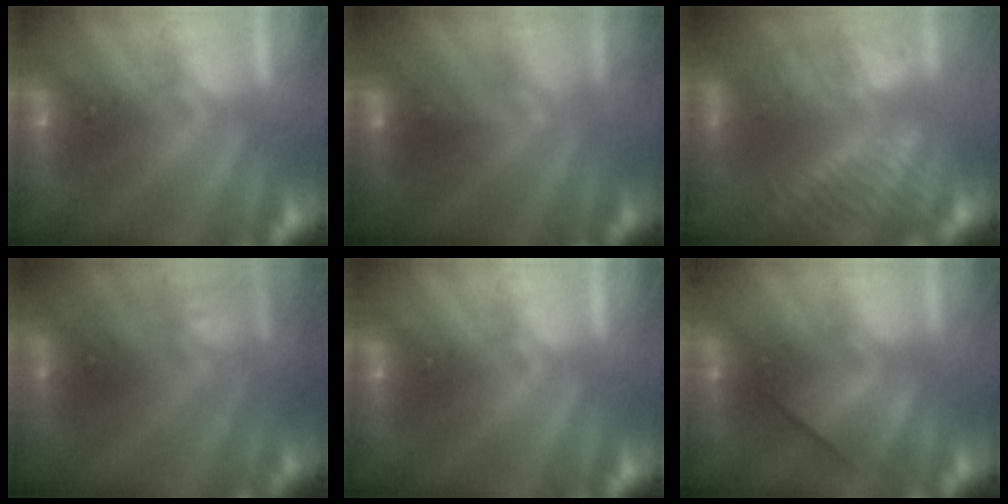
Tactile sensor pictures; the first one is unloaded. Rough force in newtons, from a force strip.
{"total": 3.0}
{"total": 3.4}
{"total": 2.7}
{"total": 0.0}
{"total": 2.6}